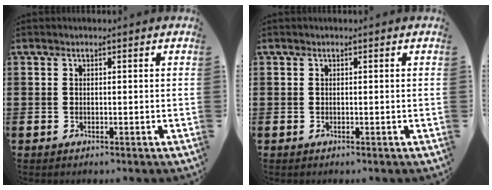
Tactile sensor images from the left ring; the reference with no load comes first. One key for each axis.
{"total": 0.0}